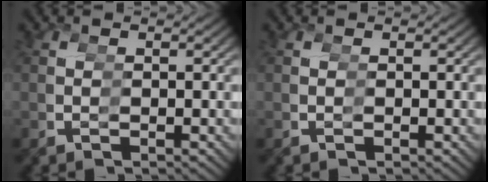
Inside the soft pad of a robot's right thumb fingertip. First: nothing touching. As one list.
[{"total": 0.0}]